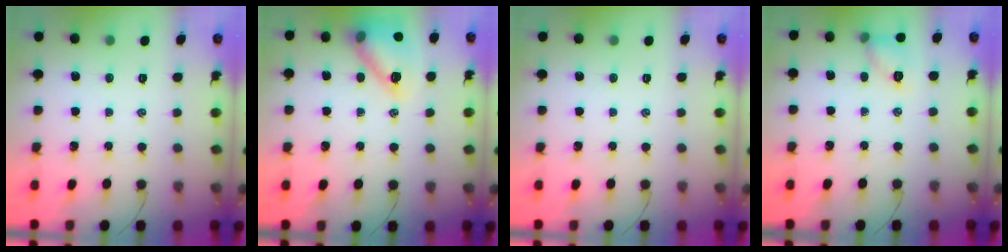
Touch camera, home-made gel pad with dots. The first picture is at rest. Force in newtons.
{"total": 15.0, "press": 15.0, "slide": 1.2}
{"total": 0.0}
{"total": 7.4, "press": 7.4, "slide": 0.5}